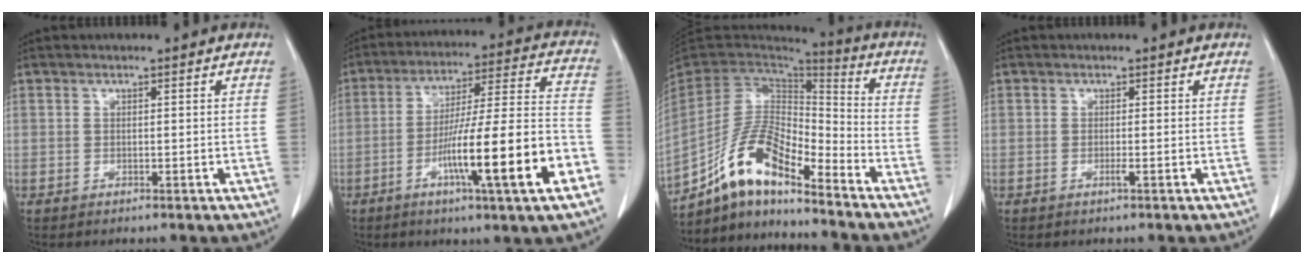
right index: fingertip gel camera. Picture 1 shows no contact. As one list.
[{"total": 18.7, "force": [-7.3, 0.1, 17.2], "torque": [-0.262, 0.001, -0.113]}, {"total": 12.9, "force": [-9.7, 3.5, 7.8], "torque": [-0.157, 0.027, -0.178]}, {"total": 0.5, "force": [-0.2, -0.1, 0.5], "torque": [-0.005, 0.003, -0.003]}]